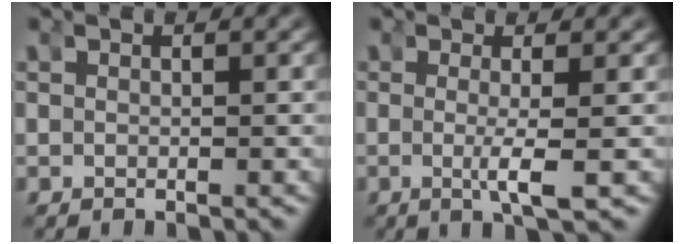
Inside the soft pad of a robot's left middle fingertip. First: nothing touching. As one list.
[{"total": 2.6, "force": [-0.5, -0.2, 2.5], "torque": [-0.053, -0.012, -0.004]}]